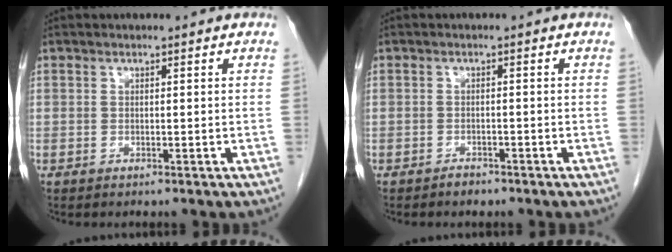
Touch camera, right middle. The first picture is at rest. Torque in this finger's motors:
{"motor_torque": [0.00, 0.00, -0.06, -0.01]}